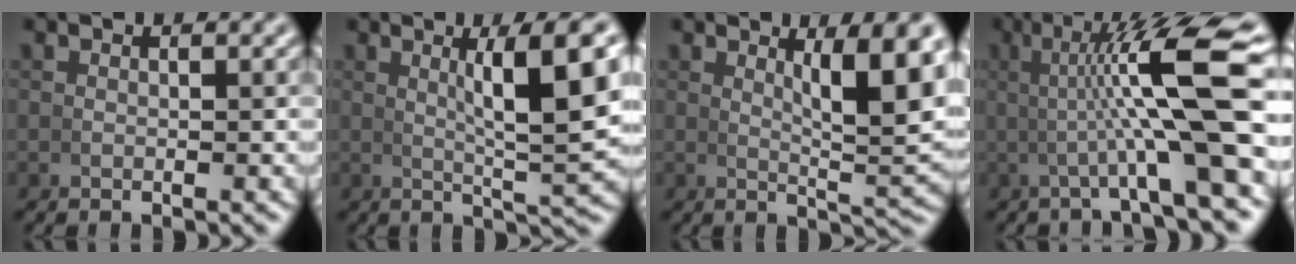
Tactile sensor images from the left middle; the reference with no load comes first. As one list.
[{"total": 7.1, "force": [2.1, 1.1, 6.7], "torque": [-0.085, 0.012, 0.032]}, {"total": 6.4, "force": [2.3, 1.4, 5.8], "torque": [-0.074, -0.004, 0.038]}, {"total": 7.6, "force": [1.6, 0.5, 7.4], "torque": [-0.100, 0.019, 0.017]}]